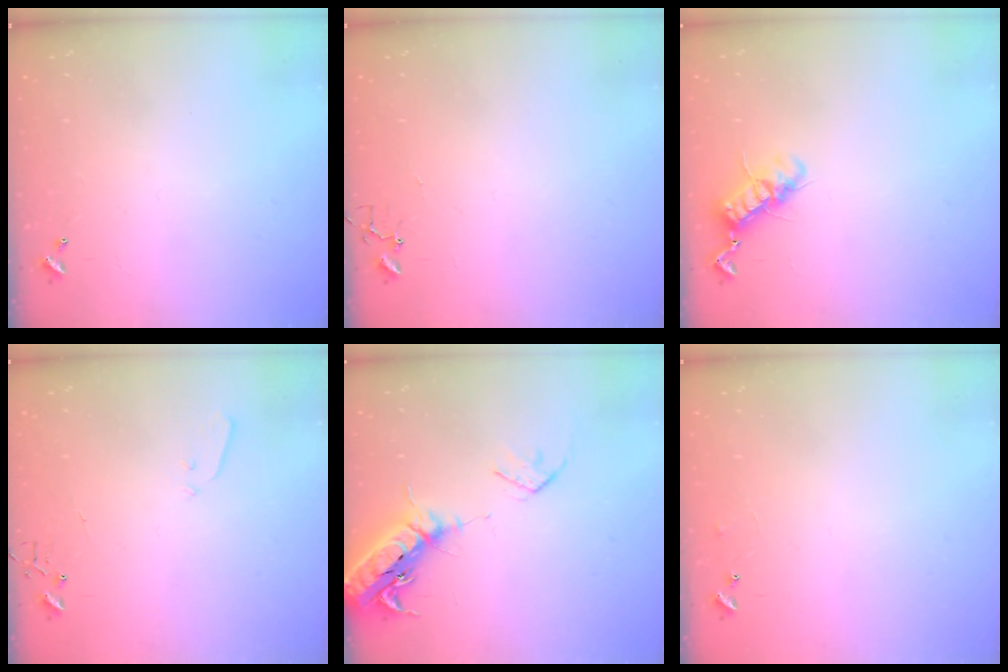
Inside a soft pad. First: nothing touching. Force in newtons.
{"total": 4.1, "press": 4.1, "slide": 0.2}
{"total": 11.3, "press": 11.2, "slide": 1.2}
{"total": 3.4, "press": 3.3, "slide": 0.5}
{"total": 18.4, "press": 17.9, "slide": 4.4}
{"total": 6.4, "press": 6.3, "slide": 0.5}